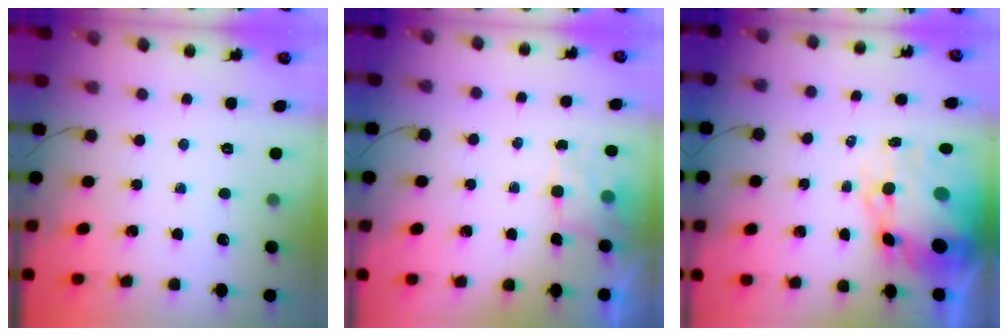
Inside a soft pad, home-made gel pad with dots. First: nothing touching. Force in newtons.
{"total": 1.9, "press": 1.6, "slide": 1.0}
{"total": 13.3, "press": 12.9, "slide": 3.1}